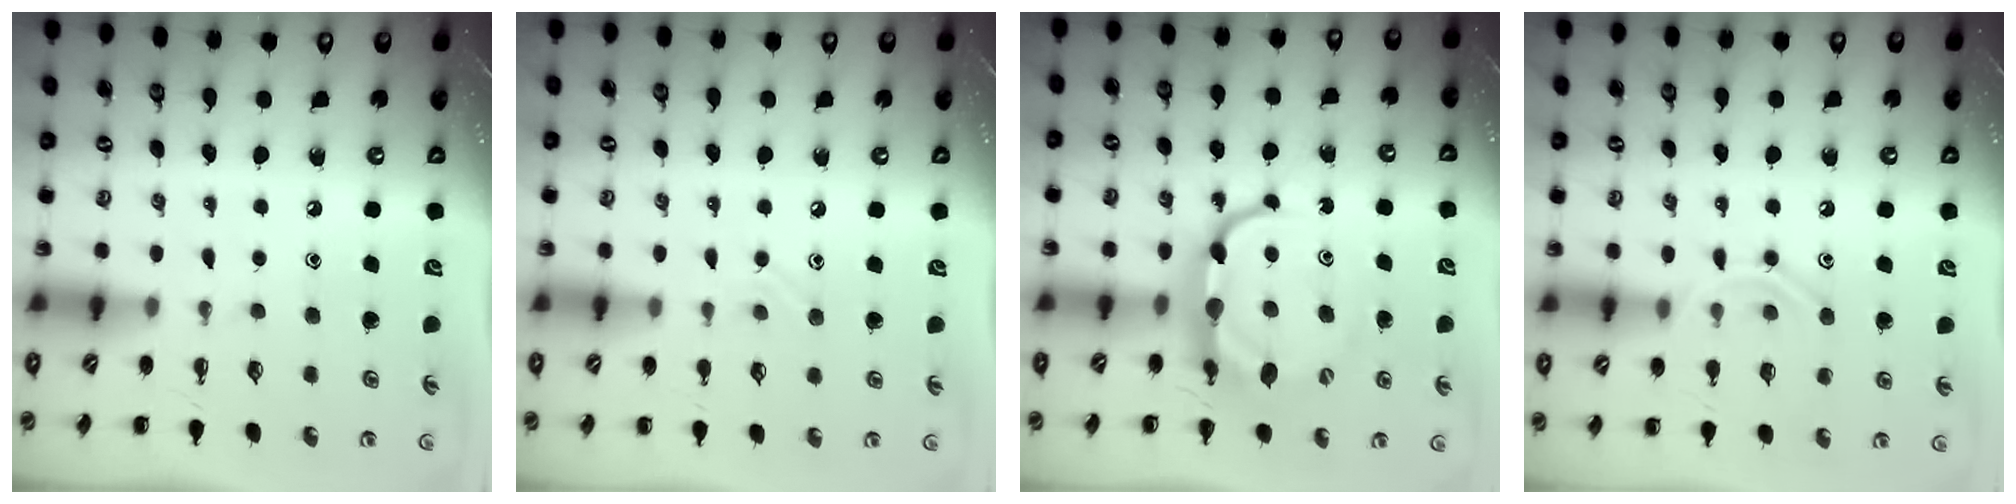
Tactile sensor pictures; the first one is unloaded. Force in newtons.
{"total": 6.7, "press": 6.4, "slide": 2.1}
{"total": 7.7, "press": 7.6, "slide": 1.2}
{"total": 9.2, "press": 9.2, "slide": 1.0}